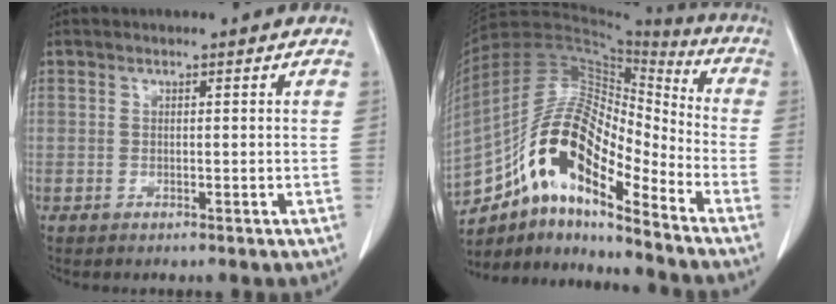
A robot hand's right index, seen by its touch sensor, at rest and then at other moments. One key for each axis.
{"total": 16.5, "fx": -10.0, "fy": 4.6, "fz": 12.4, "tx": -0.231, "ty": 0.039, "tz": -0.171}